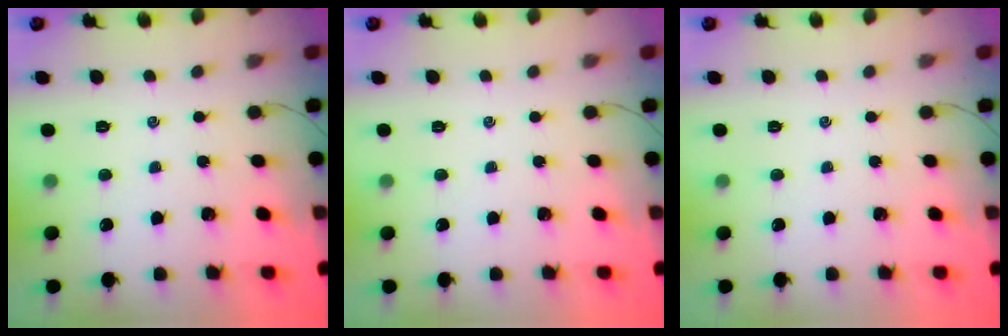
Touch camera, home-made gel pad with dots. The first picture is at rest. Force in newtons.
{"total": 0.0}
{"total": 0.0}